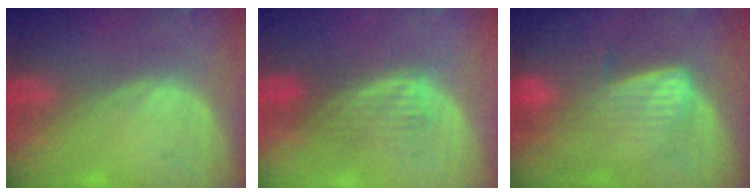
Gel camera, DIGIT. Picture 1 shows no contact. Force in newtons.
{"total": 4.3, "press": 3.7, "slide": 2.3}
{"total": 7.2, "press": 6.0, "slide": 4.0}